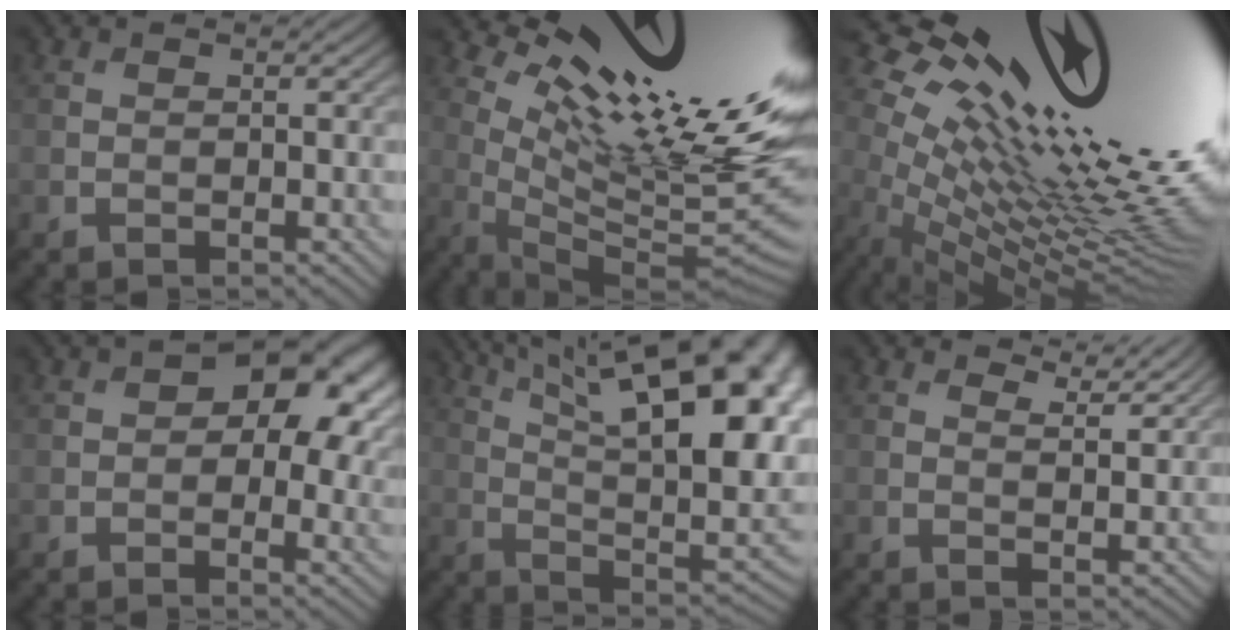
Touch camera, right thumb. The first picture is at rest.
{"total": 19.3, "force": [10.0, 3.7, 16.1], "torque": [-0.259, -0.008, 0.170]}
{"total": 19.7, "force": [6.8, 6.4, 17.4], "torque": [-0.236, 0.023, 0.130]}
{"total": 11.3, "force": [2.5, 6.8, 8.7], "torque": [-0.108, -0.001, 0.027]}
{"total": 23.8, "force": [9.4, 10.2, 19.3], "torque": [-0.268, 0.059, 0.156]}
{"total": 3.9, "force": [3.5, 0.6, 1.7], "torque": [-0.028, -0.010, 0.057]}